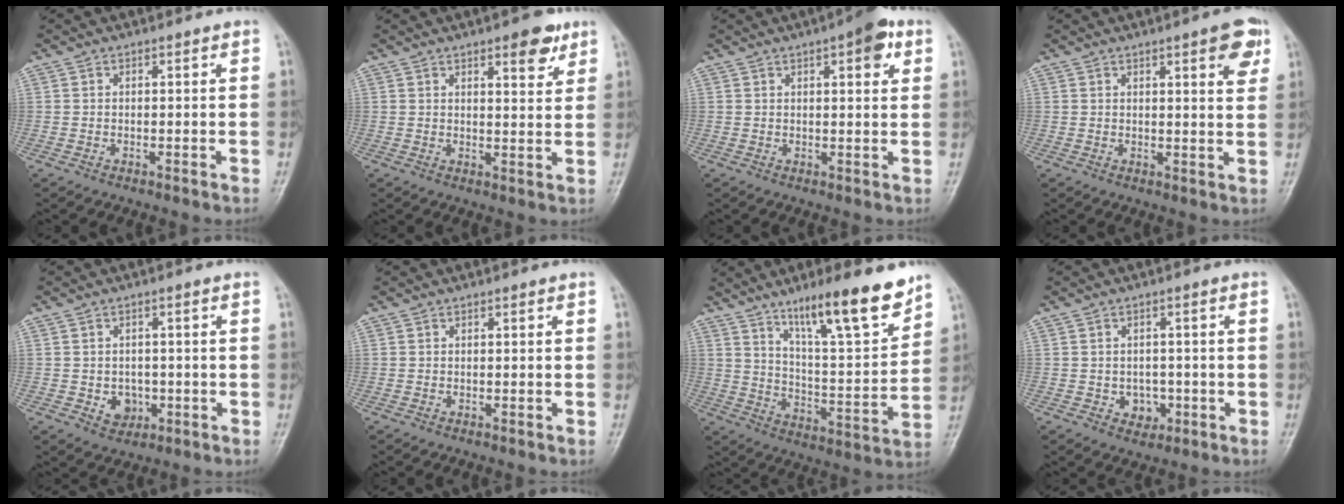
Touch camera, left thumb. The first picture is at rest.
{"total": 6.1, "force": [3.8, 2.2, 4.3], "torque": [-0.041, -0.019, 0.046]}
{"total": 6.2, "force": [3.0, 2.1, 5.0], "torque": [-0.051, -0.005, 0.032]}
{"total": 6.1, "force": [3.2, 1.4, 5.0], "torque": [-0.052, -0.013, 0.037]}
{"total": 4.1, "force": [-0.9, 3.4, 2.1], "torque": [-0.010, 0.004, -0.005]}
{"total": 0.0}
{"total": 17.6, "force": [12.1, 3.2, 12.4], "torque": [-0.169, -0.073, 0.202]}
{"total": 3.7, "force": [-0.9, 3.1, 1.8], "torque": [-0.003, 0.005, -0.007]}